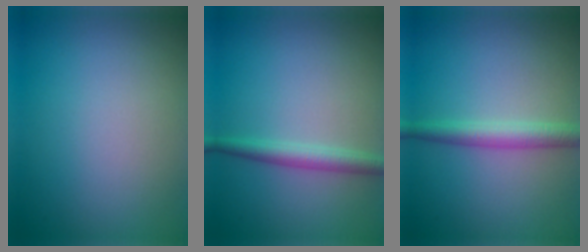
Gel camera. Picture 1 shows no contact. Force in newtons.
{"total": 2.4, "press": 2.4, "slide": 0.1}
{"total": 2.9, "press": 2.9, "slide": 0.1}